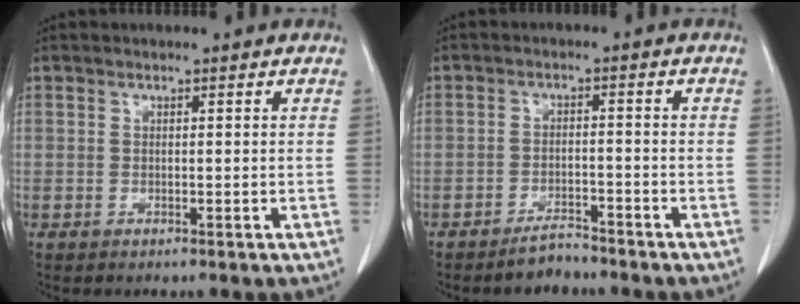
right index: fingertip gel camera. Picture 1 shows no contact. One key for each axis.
{"total": 3.3, "fx": -3.1, "fy": 0.9, "fz": 0.8, "tx": -0.013, "ty": -0.001, "tz": -0.051}